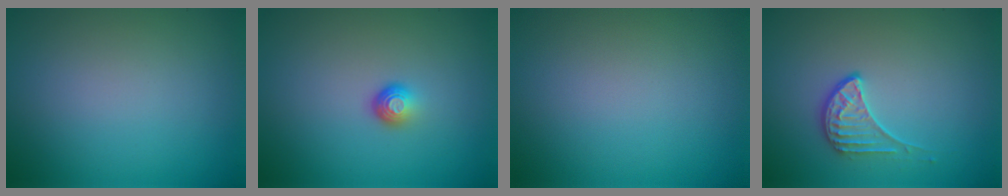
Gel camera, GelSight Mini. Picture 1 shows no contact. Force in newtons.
{"total": 1.6, "press": 1.0, "slide": 1.2}
{"total": 0.0}
{"total": 2.0, "press": 1.5, "slide": 1.3}